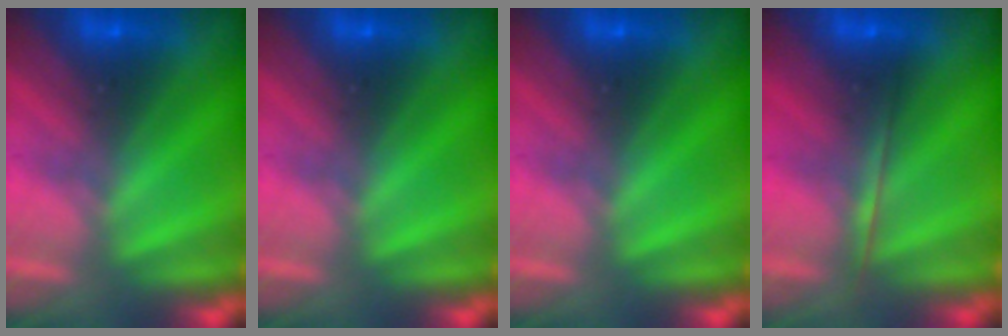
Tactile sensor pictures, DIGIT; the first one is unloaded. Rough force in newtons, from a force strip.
{"total": 0.0}
{"total": 0.0}
{"total": 1.7}